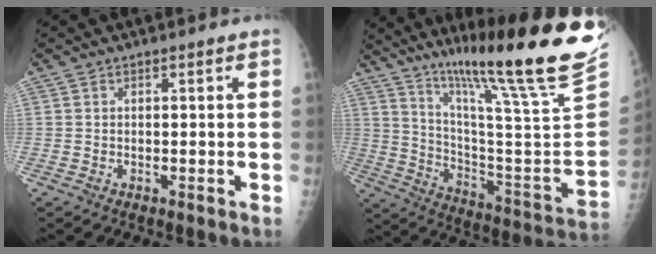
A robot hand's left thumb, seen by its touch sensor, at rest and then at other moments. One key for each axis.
{"total": 30.6, "fx": 22.8, "fy": 1.2, "fz": 20.4, "tx": -0.302, "ty": -0.143, "tz": 0.342}